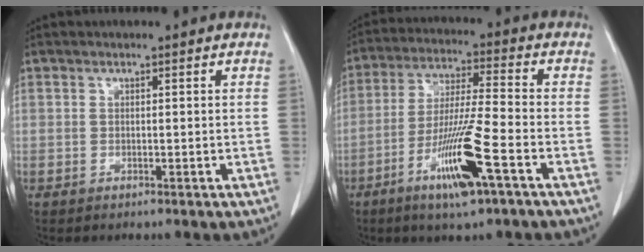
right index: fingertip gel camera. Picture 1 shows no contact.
{"total": 12.7, "force": [-5.9, 0.1, 11.3], "torque": [-0.220, -0.020, -0.110]}